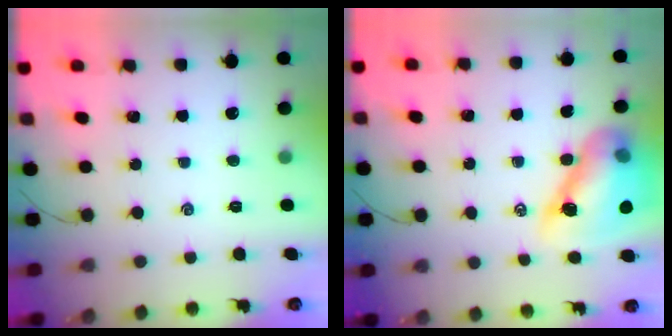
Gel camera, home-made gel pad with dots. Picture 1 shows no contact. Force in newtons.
{"total": 14.8, "press": 14.2, "slide": 4.1}